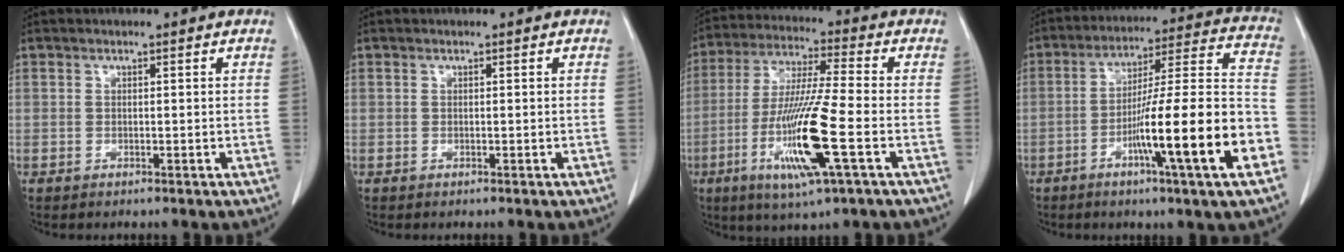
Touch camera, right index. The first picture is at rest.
{"total": 0.0}
{"total": 14.8, "force": [-4.7, 0.1, 14.0], "torque": [-0.285, -0.021, -0.088]}
{"total": 19.4, "force": [-7.1, -0.2, 18.1], "torque": [-0.260, 0.002, -0.112]}